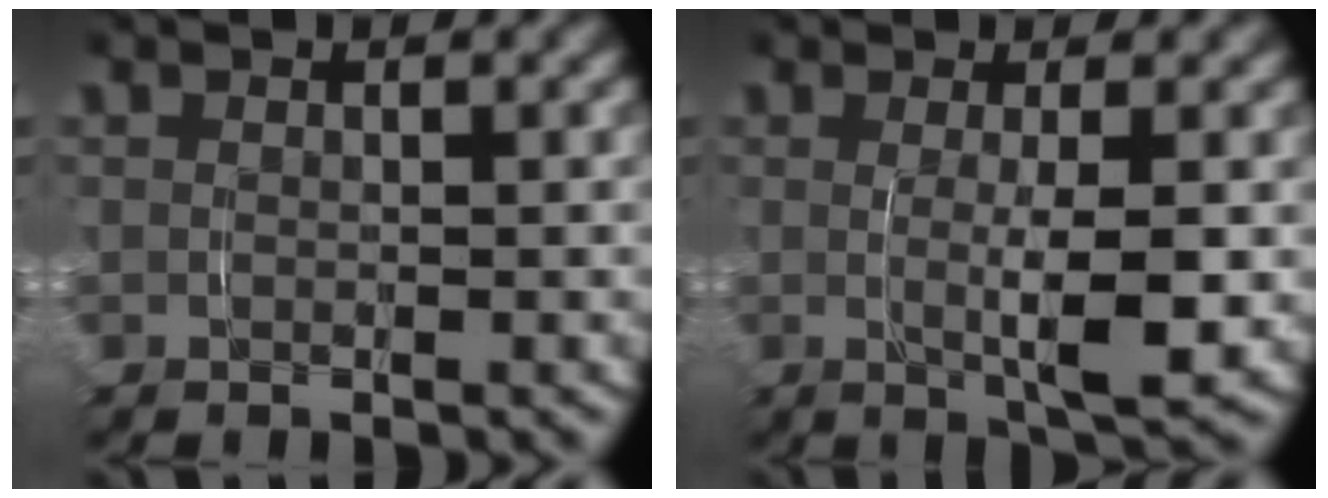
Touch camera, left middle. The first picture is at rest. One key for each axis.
{"total": 4.2, "fx": 0.0, "fy": 0.4, "fz": 4.2, "tx": -0.067, "ty": -0.011, "tz": 0.005}